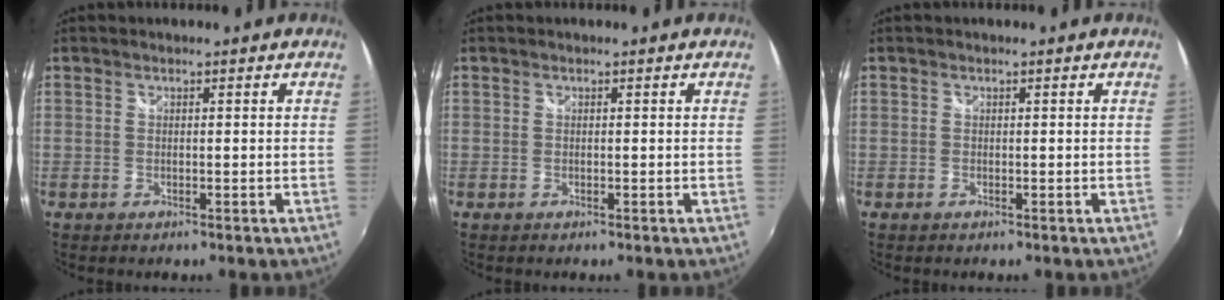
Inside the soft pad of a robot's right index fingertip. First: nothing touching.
{"total": 0.0}
{"total": 0.0}